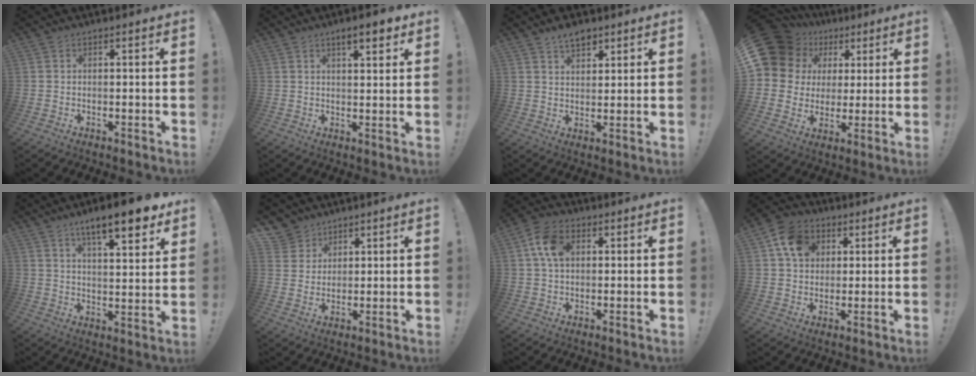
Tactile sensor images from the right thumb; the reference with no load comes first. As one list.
[{"total": 6.1, "force": [3.8, 1.9, 4.4], "torque": [-0.052, -0.020, 0.060]}, {"total": 5.7, "force": [4.2, 2.9, 2.5], "torque": [-0.037, -0.020, 0.077]}, {"total": 15.0, "force": [6.6, 11.9, 6.1], "torque": [-0.107, -0.034, 0.142]}, {"total": 12.2, "force": [8.2, 1.9, 8.8], "torque": [-0.130, -0.054, 0.130]}, {"total": 5.8, "force": [4.1, 4.2, 0.2], "torque": [-0.006, -0.033, 0.080]}, {"total": 9.2, "force": [2.4, 6.5, 6.1], "torque": [-0.110, 0.012, 0.048]}, {"total": 11.4, "force": [4.1, 9.2, 5.4], "torque": [-0.075, -0.007, 0.080]}]